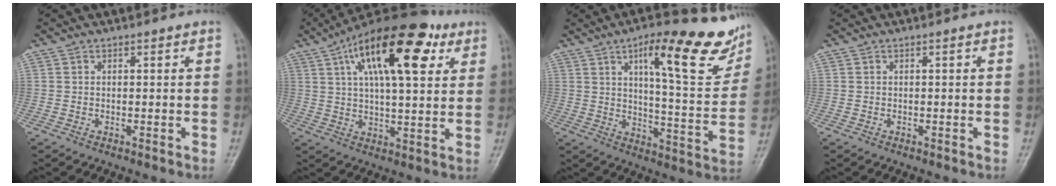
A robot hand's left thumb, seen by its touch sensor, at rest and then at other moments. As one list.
[{"total": 21.5, "force": [9.2, 8.7, 17.4], "torque": [-0.263, -0.002, 0.144]}, {"total": 21.6, "force": [11.5, 6.0, 17.3], "torque": [-0.195, -0.040, 0.167]}, {"total": 0.0}]